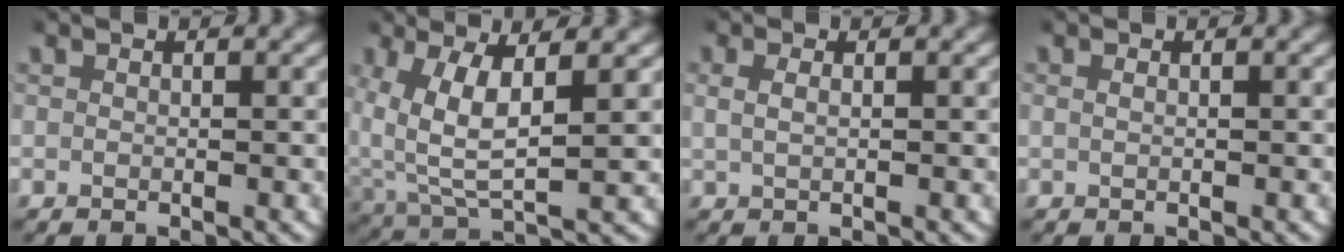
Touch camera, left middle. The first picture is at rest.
{"total": 6.2, "force": [1.4, 3.4, 5.0], "torque": [-0.108, -0.007, 0.033]}
{"total": 1.0, "force": [0.3, 0.4, 0.9], "torque": [-0.024, 0.000, 0.008]}
{"total": 0.0}